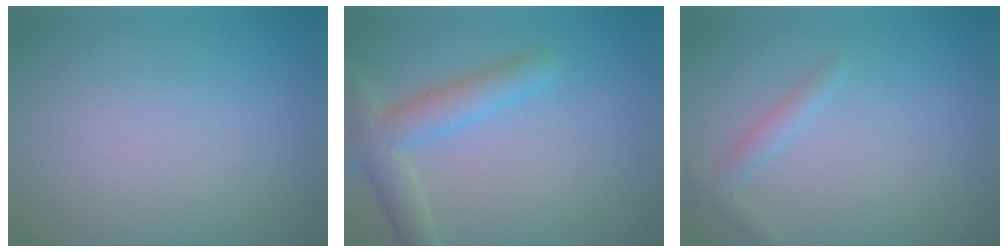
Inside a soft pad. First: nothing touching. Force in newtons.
{"total": 4.4, "press": 4.4, "slide": 0.2}
{"total": 1.6, "press": 1.6, "slide": 0.1}